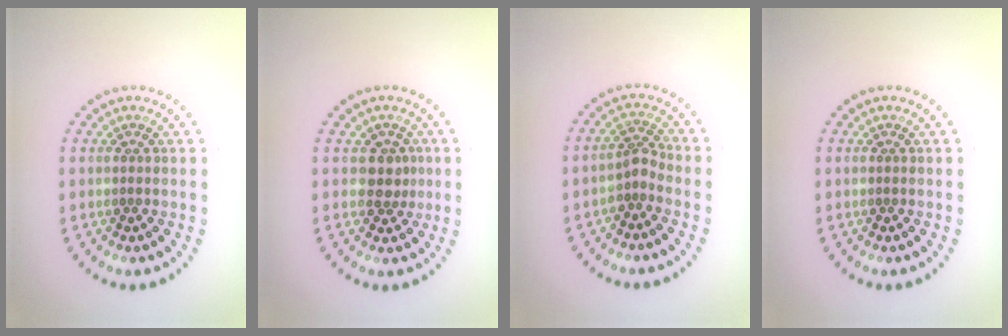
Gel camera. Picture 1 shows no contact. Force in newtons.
{"total": 2.0, "press": 1.8, "slide": 1.0}
{"total": 2.0, "press": 1.4, "slide": 1.4}
{"total": 0.0}